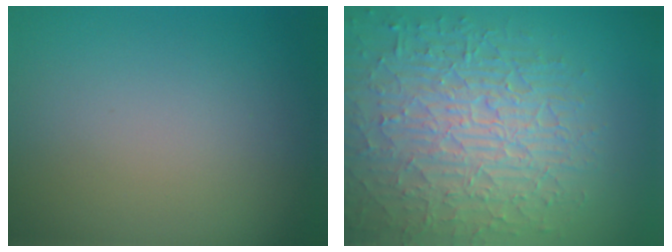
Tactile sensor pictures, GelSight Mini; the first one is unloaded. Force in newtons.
{"total": 8.8, "press": 6.2, "slide": 6.2}